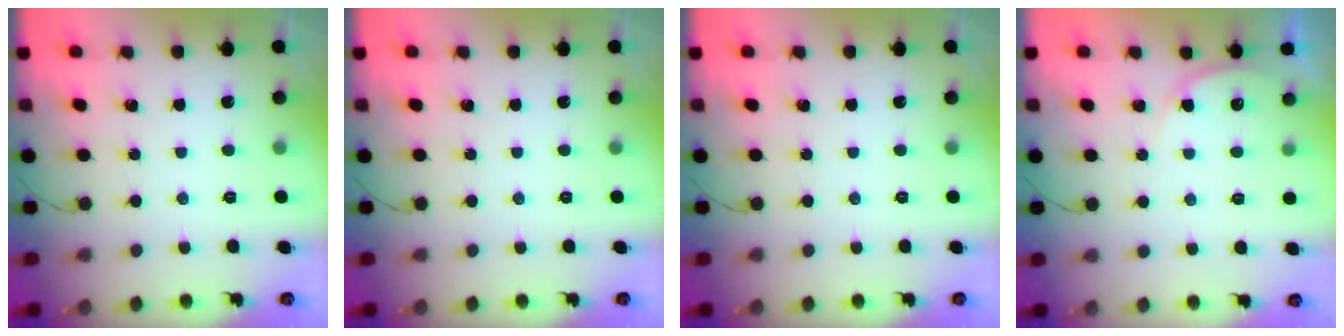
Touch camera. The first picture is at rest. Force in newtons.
{"total": 0.0}
{"total": 0.0}
{"total": 3.8, "press": 3.8, "slide": 0.3}